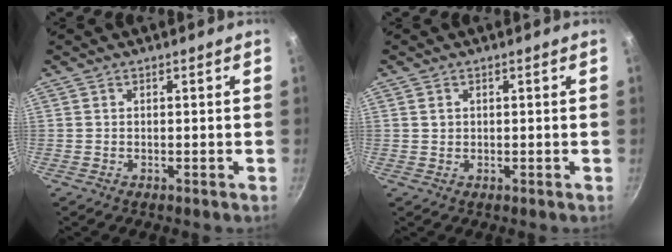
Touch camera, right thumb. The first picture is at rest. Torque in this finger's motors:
{"motor_torque": [0.02, 0.04, -0.23, -0.16, -0.04]}